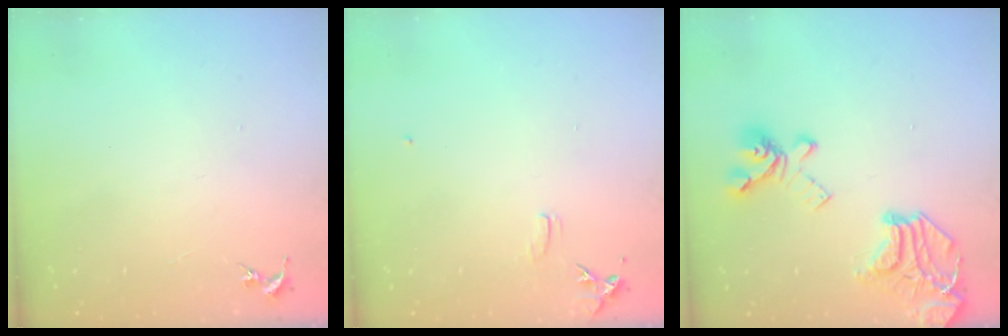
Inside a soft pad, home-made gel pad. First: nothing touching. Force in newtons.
{"total": 6.3, "press": 6.2, "slide": 0.7}
{"total": 21.1, "press": 21.0, "slide": 2.3}